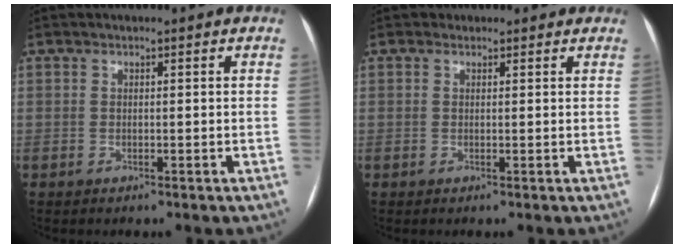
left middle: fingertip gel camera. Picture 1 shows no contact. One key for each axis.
{"total": 1.6, "fx": 1.2, "fy": 1.1, "fz": -0.1, "tx": 0.009, "ty": 0.003, "tz": 0.007}